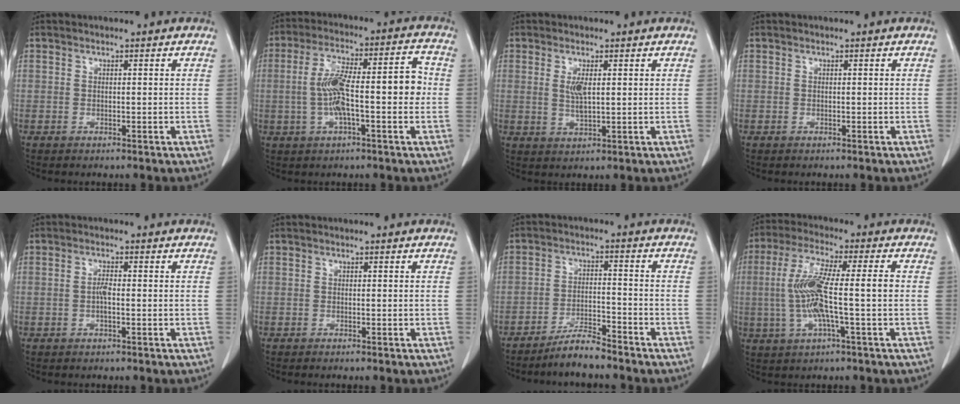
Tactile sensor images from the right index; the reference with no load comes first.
{"total": 12.4, "force": [-0.9, 2.8, 12.1], "torque": [-0.203, 0.036, -0.013]}
{"total": 3.1, "force": [0.9, 0.8, 2.9], "torque": [-0.061, -0.006, 0.020]}
{"total": 0.0}
{"total": 1.8, "force": [-0.3, 0.4, 1.7], "torque": [-0.036, 0.002, -0.007]}
{"total": 0.6, "force": [-0.5, -0.1, 0.3], "torque": [-0.005, 0.000, -0.008]}
{"total": 5.3, "force": [-4.9, 0.4, 2.2], "torque": [-0.038, -0.012, -0.092]}
{"total": 10.5, "force": [-0.8, 1.0, 10.4], "torque": [-0.212, 0.012, -0.020]}